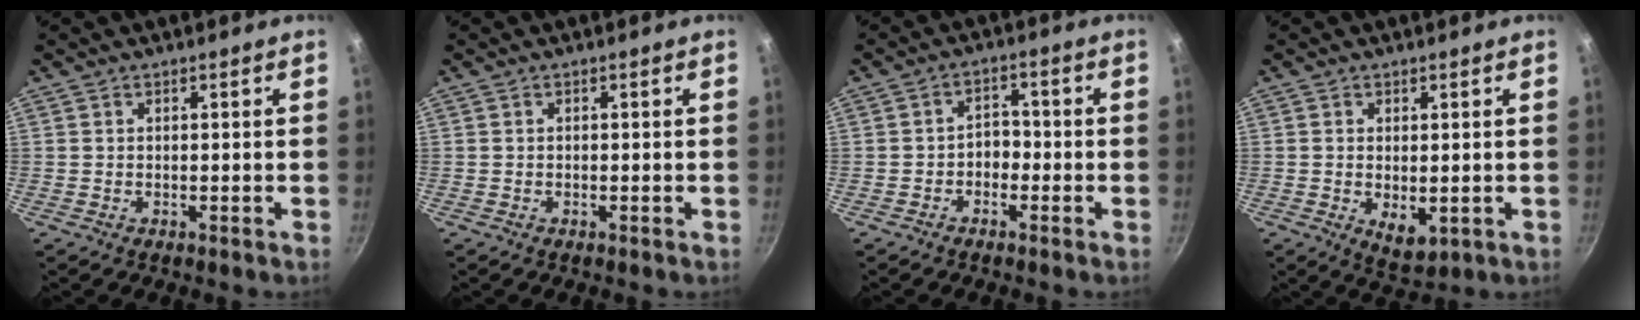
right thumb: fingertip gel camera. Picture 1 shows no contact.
{"total": 0.0}
{"total": 3.4, "force": [-1.4, 2.5, 1.8], "torque": [-0.003, 0.021, -0.027]}
{"total": 4.9, "force": [-0.7, 2.7, 4.1], "torque": [-0.060, -0.017, -0.002]}